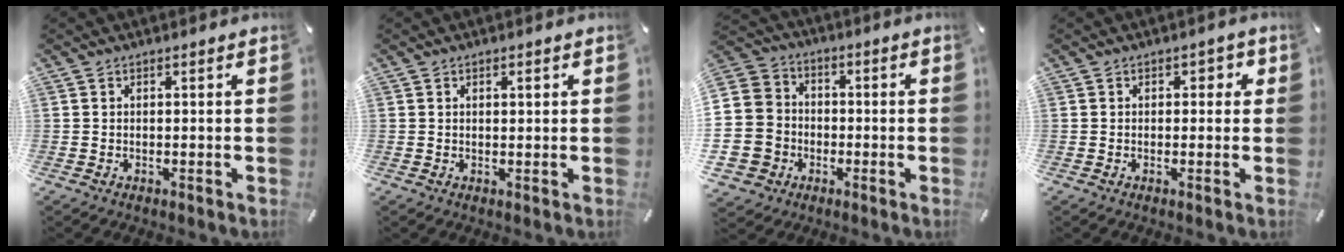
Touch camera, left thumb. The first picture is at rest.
{"total": 0.9, "force": [0.4, 0.5, 0.7], "torque": [-0.013, 0.003, 0.007]}
{"total": 12.4, "force": [-2.6, 11.7, 3.4], "torque": [-0.094, 0.025, -0.046]}
{"total": 1.6, "force": [-0.1, 1.3, 0.9], "torque": [-0.002, 0.003, -0.009]}